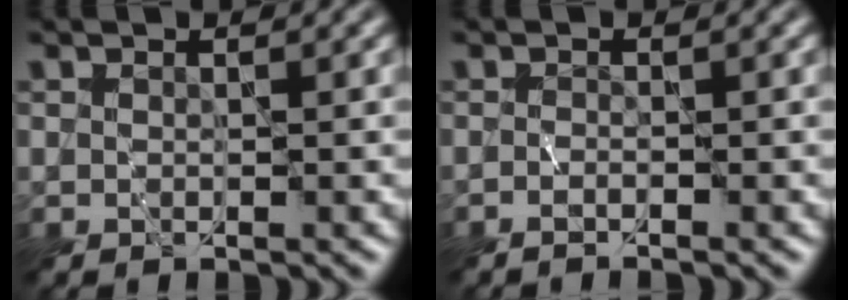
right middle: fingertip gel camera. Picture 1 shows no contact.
{"total": 0.9, "force": [-0.6, 0.1, 0.6], "torque": [-0.010, 0.001, -0.014]}